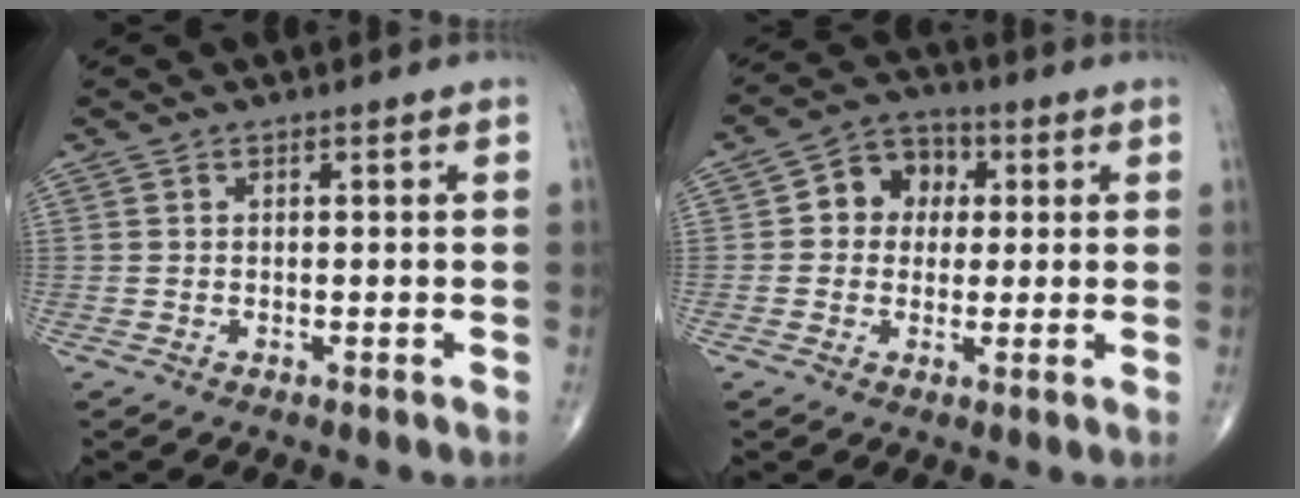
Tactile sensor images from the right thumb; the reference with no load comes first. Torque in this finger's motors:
{"motor_torque": [0.46, 0.89, 0.24, -0.05, 0.01]}